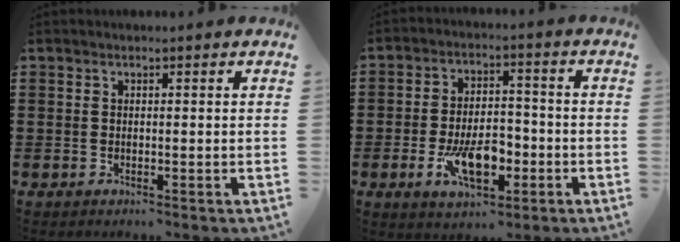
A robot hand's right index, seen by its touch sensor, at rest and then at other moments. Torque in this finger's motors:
{"motor_torque": [1.81, 0.33, 0.32, 0.10]}